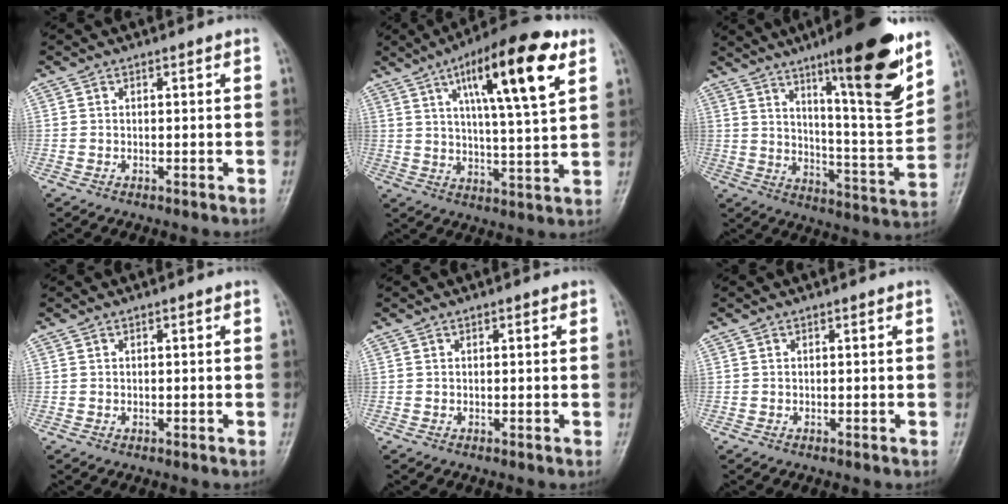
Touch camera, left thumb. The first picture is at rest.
{"total": 18.1, "force": [8.2, 4.2, 15.6], "torque": [-0.231, -0.022, 0.128]}
{"total": 20.2, "force": [12.2, 3.1, 15.8], "torque": [-0.200, -0.071, 0.191]}
{"total": 0.0}
{"total": 0.6, "force": [0.2, 0.3, 0.4], "torque": [-0.002, 0.001, 0.001]}
{"total": 0.0}